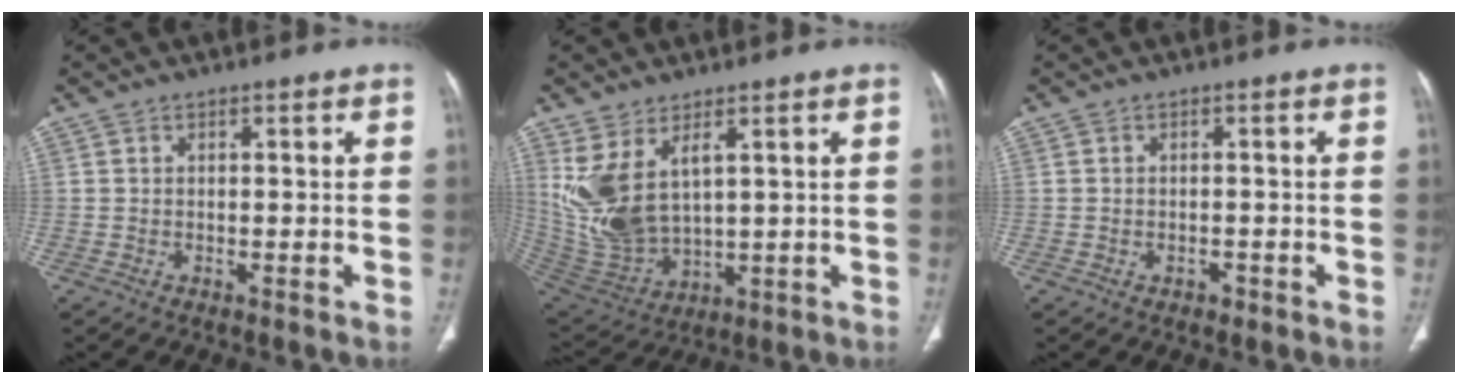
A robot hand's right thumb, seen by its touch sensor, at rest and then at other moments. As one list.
[{"total": 12.9, "force": [4.4, 6.7, 10.0], "torque": [-0.208, -0.022, 0.114]}, {"total": 1.3, "force": [-0.7, 0.9, 0.6], "torque": [-0.009, 0.007, -0.006]}]